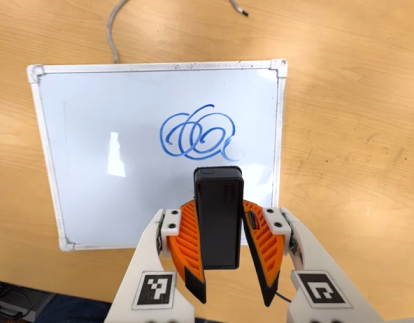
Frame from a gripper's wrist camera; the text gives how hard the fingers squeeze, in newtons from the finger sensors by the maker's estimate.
{"total": 6.6, "left": 6.3, "right": 6.9}